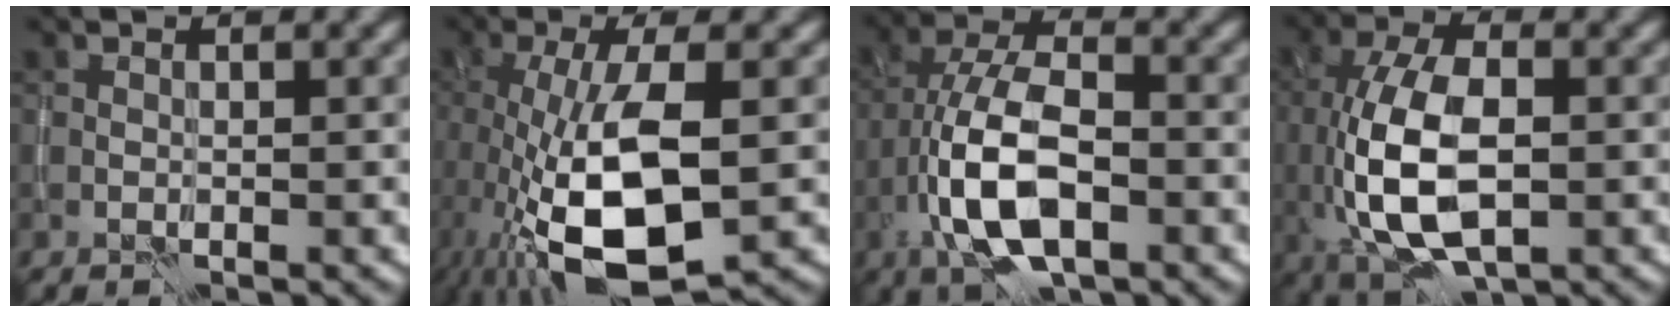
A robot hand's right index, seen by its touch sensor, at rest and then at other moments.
{"total": 11.2, "force": [-2.1, 4.5, 10.1], "torque": [-0.205, -0.021, -0.031]}
{"total": 9.0, "force": [-3.4, 4.0, 7.3], "torque": [-0.148, 0.004, -0.069]}
{"total": 9.8, "force": [-1.2, 5.1, 8.3], "torque": [-0.178, -0.012, -0.019]}